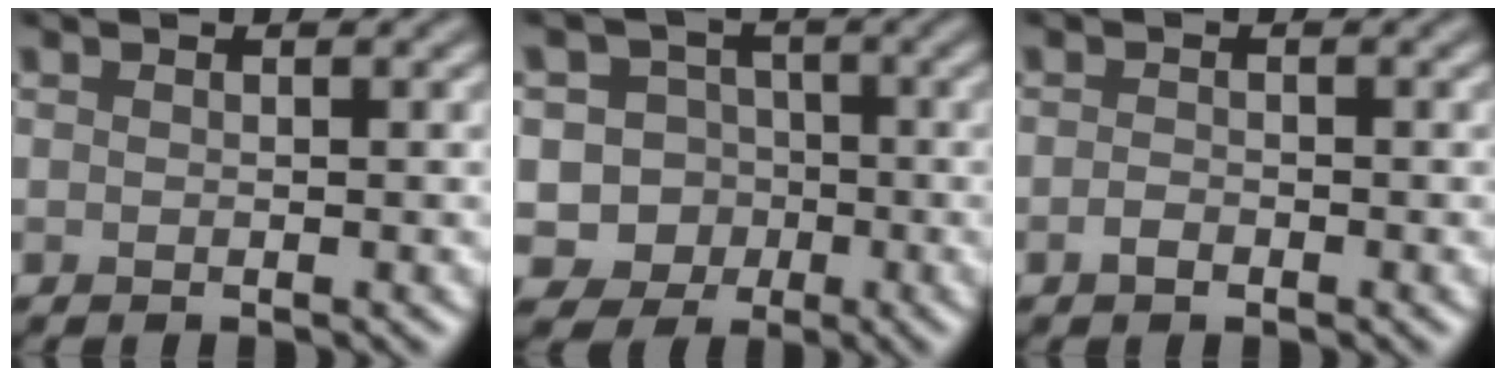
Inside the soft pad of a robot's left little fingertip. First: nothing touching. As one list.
[{"total": 8.7, "force": [-2.2, 8.2, 1.8], "torque": [-0.021, 0.009, -0.068]}, {"total": 0.9, "force": [-0.5, 0.5, 0.6], "torque": [-0.013, 0.001, -0.013]}]